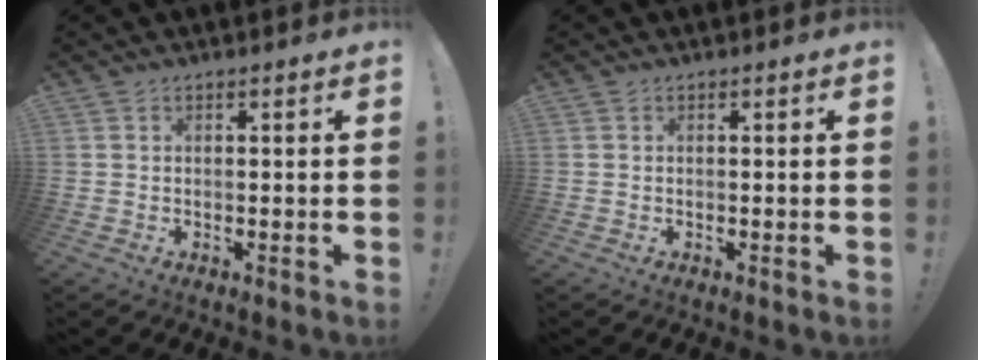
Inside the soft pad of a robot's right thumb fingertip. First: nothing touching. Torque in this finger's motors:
{"motor_torque": [0.26, 0.15, 0.11, -0.10, -0.07]}